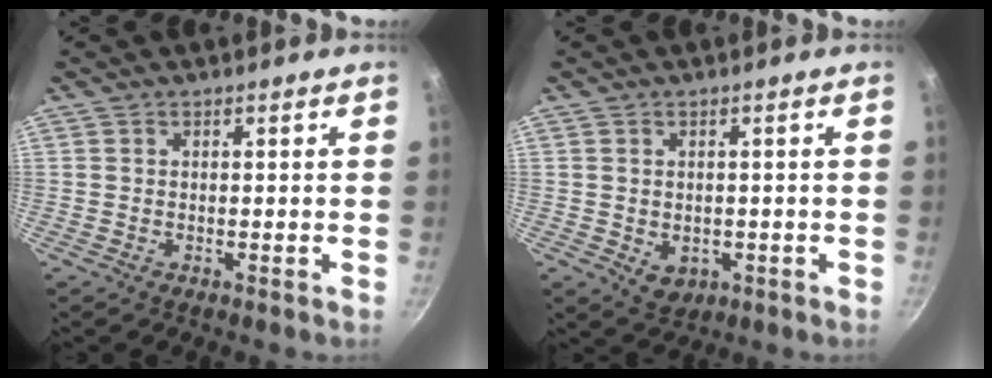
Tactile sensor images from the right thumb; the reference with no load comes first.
{"total": 3.9, "force": [-0.6, 3.2, 2.3], "torque": [-0.023, -0.002, 0.002]}